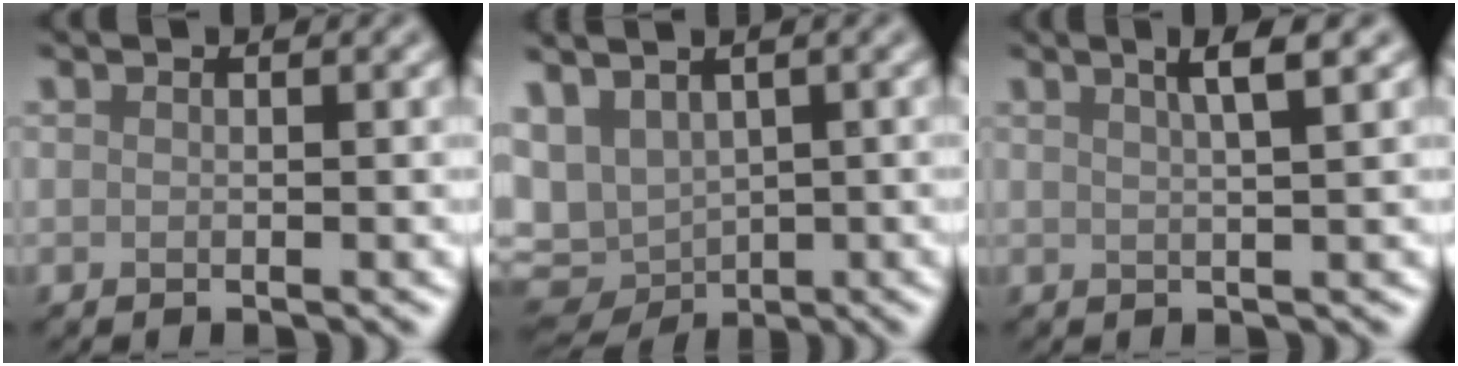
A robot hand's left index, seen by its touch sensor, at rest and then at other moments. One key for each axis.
{"total": 5.5, "fx": 0.1, "fy": 3.4, "fz": 4.3, "tx": -0.066, "ty": -0.009, "tz": 0.022}
{"total": 3.4, "fx": 1.7, "fy": 0.8, "fz": 2.8, "tx": -0.025, "ty": 0.016, "tz": 0.012}